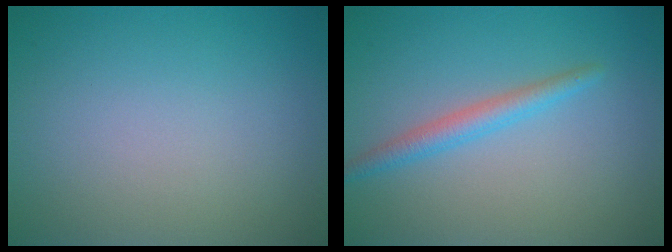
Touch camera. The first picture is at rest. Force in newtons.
{"total": 2.2, "press": 2.2, "slide": 0.0}